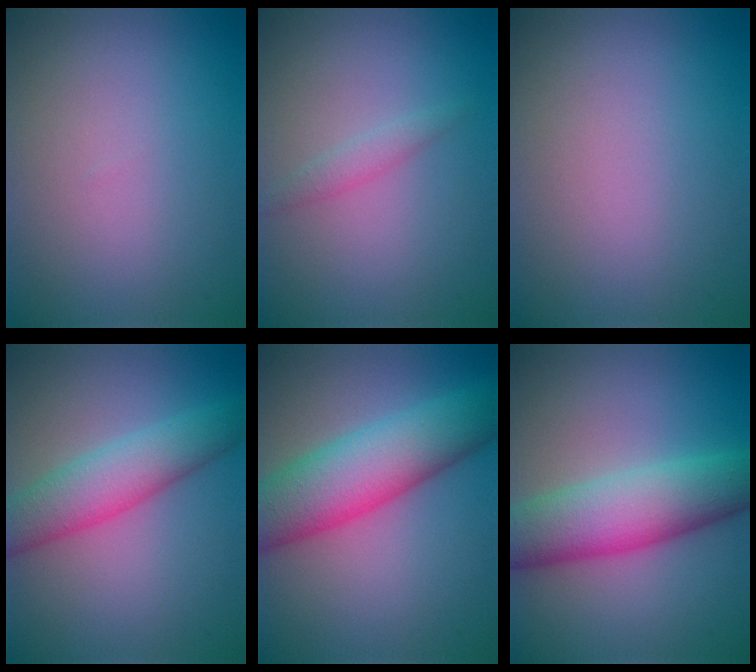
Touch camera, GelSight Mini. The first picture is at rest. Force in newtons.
{"total": 1.2, "press": 1.2, "slide": 0.1}
{"total": 0.0}
{"total": 5.1, "press": 5.1, "slide": 0.1}
{"total": 8.5, "press": 8.5, "slide": 0.2}
{"total": 7.8, "press": 7.8, "slide": 0.2}